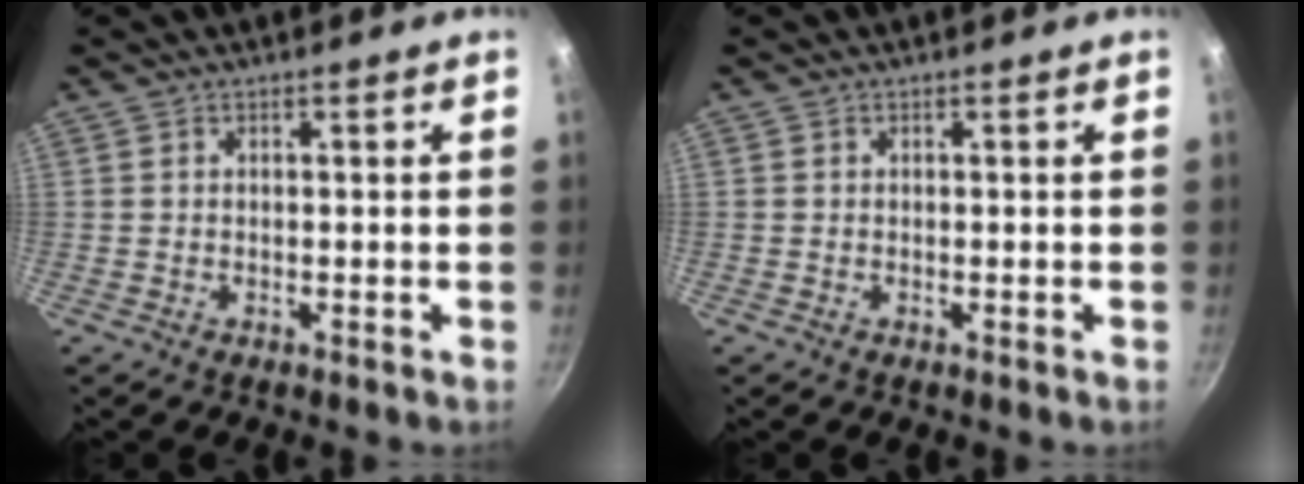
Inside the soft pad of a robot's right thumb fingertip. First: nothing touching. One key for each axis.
{"total": 0.0}